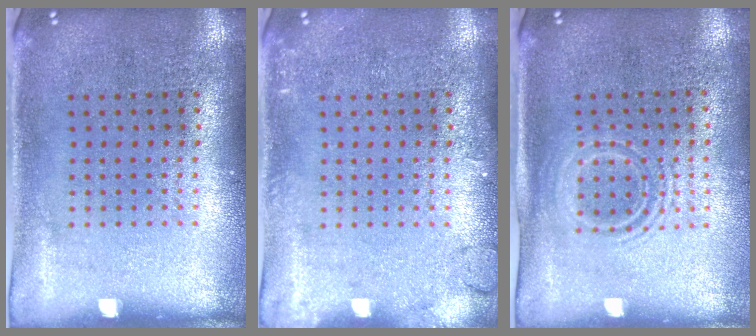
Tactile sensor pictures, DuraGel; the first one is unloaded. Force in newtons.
{"total": 1.7, "press": 1.7, "slide": 0.3}
{"total": 1.4, "press": 1.2, "slide": 0.7}